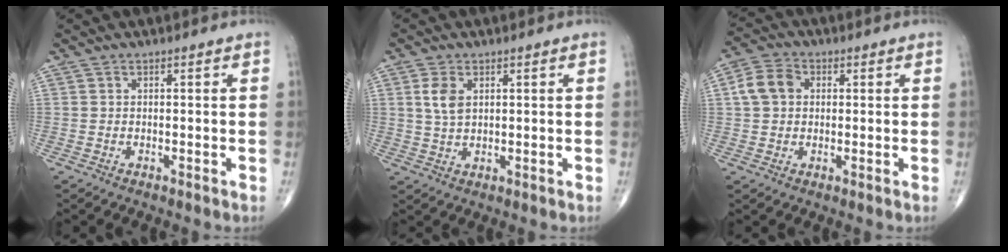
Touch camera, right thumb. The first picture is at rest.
{"total": 4.4, "force": [1.4, 2.6, 3.2], "torque": [-0.061, -0.003, 0.030]}
{"total": 6.4, "force": [1.0, 5.1, 3.8], "torque": [-0.068, 0.014, 0.013]}